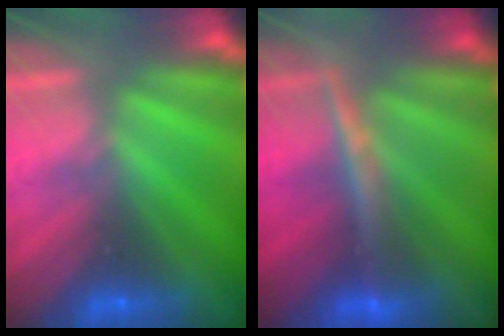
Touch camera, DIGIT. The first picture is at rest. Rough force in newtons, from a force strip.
{"total": 5.2}